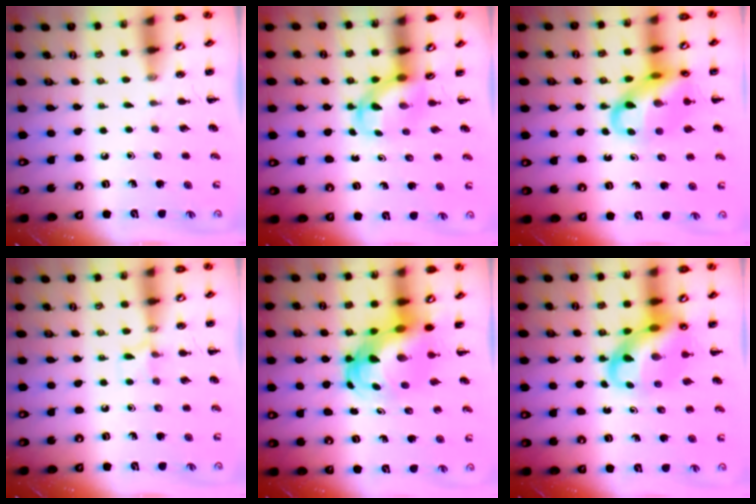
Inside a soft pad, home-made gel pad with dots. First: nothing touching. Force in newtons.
{"total": 3.6, "press": 3.6, "slide": 0.5}
{"total": 16.9, "press": 16.7, "slide": 2.5}
{"total": 6.0, "press": 5.9, "slide": 1.1}
{"total": 7.7, "press": 7.5, "slide": 1.9}
{"total": 12.6, "press": 12.1, "slide": 3.4}